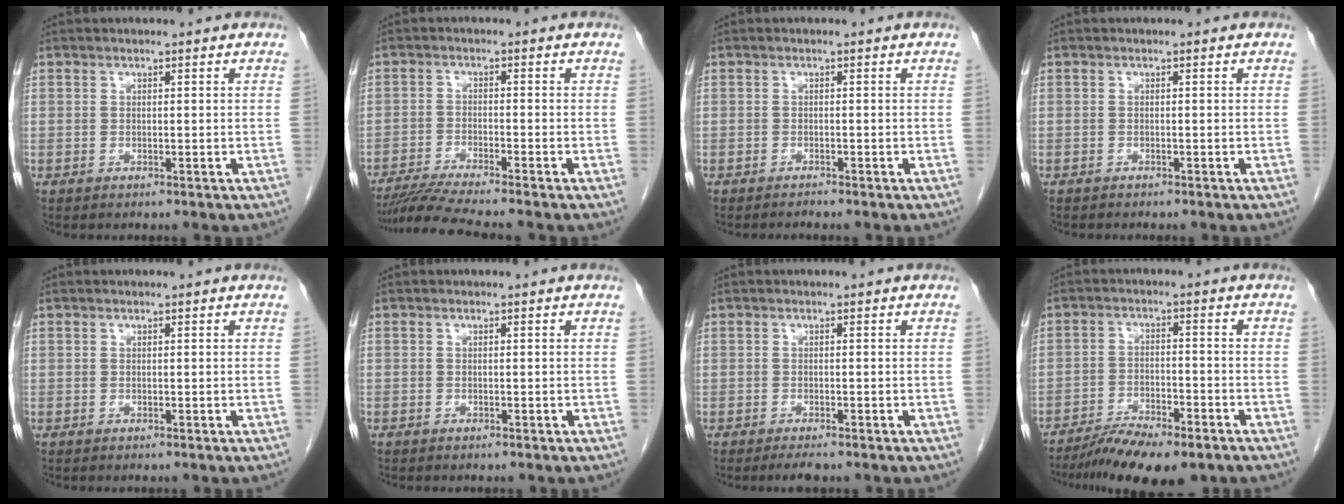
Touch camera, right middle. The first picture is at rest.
{"total": 7.3, "force": [-6.4, -1.6, 3.2], "torque": [-0.052, -0.024, -0.111]}
{"total": 0.7, "force": [-0.7, -0.1, 0.1], "torque": [-0.004, -0.002, -0.010]}
{"total": 0.7, "force": [-0.7, 0.2, 0.1], "torque": [-0.011, -0.002, -0.011]}
{"total": 0.0}
{"total": 0.0}
{"total": 1.8, "force": [-1.5, 0.3, 1.1], "torque": [-0.021, -0.004, -0.022]}
{"total": 10.0, "force": [-7.8, 2.3, 5.8], "torque": [-0.091, -0.018, -0.127]}